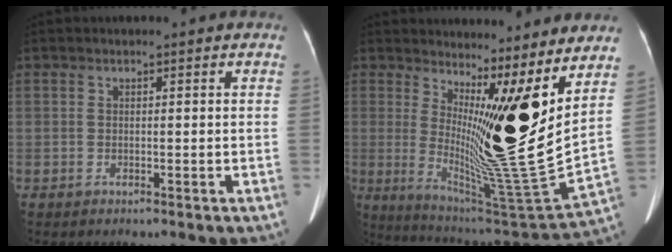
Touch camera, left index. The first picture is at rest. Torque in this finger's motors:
{"motor_torque": [0.16, 0.43, -0.15, -0.21]}